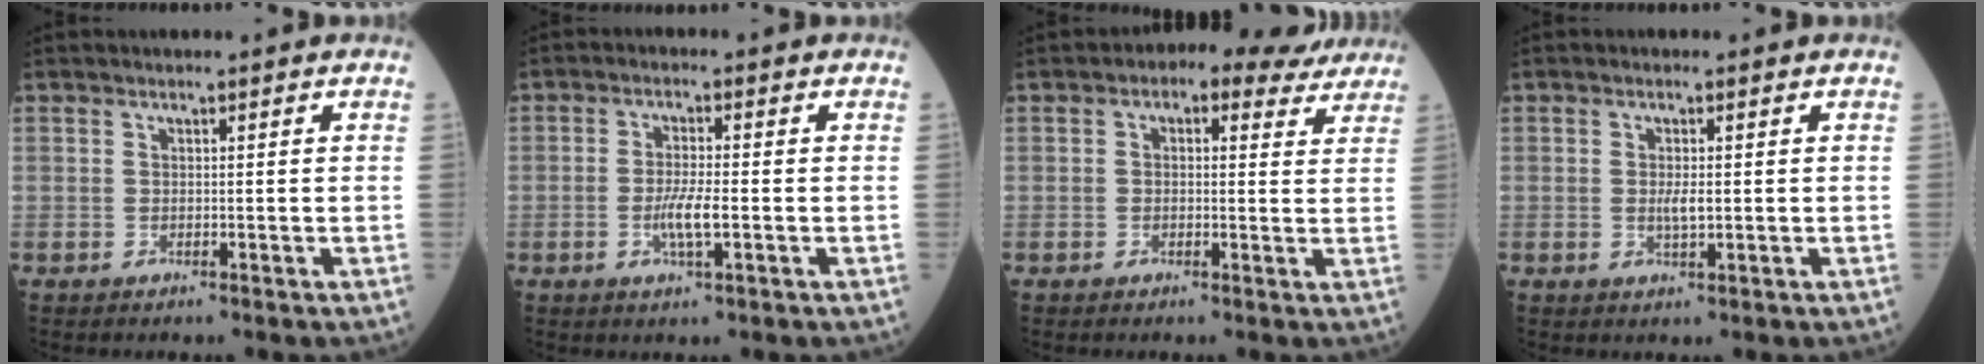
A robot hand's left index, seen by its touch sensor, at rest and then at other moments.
{"total": 4.3, "force": [-1.1, 0.5, 4.1], "torque": [-0.084, -0.005, -0.021]}
{"total": 7.4, "force": [5.3, 3.7, 3.7], "torque": [-0.041, 0.025, 0.055]}
{"total": 2.1, "force": [0.0, 0.5, 2.1], "torque": [-0.044, -0.002, 0.002]}